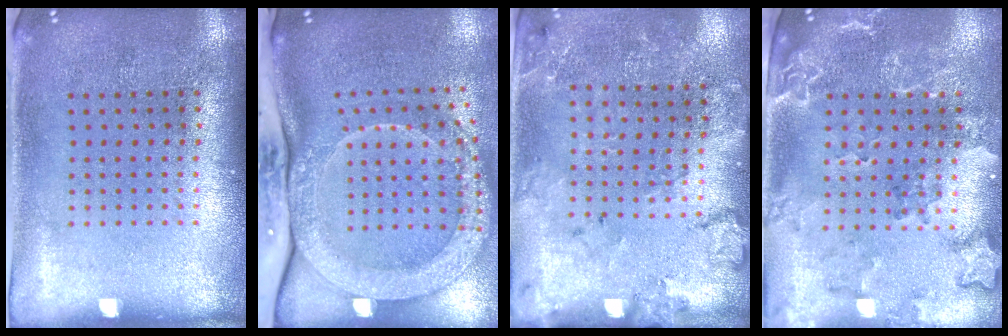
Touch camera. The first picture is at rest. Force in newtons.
{"total": 3.1, "press": 2.3, "slide": 2.0}
{"total": 1.8, "press": 1.6, "slide": 0.7}
{"total": 2.0, "press": 1.9, "slide": 0.7}